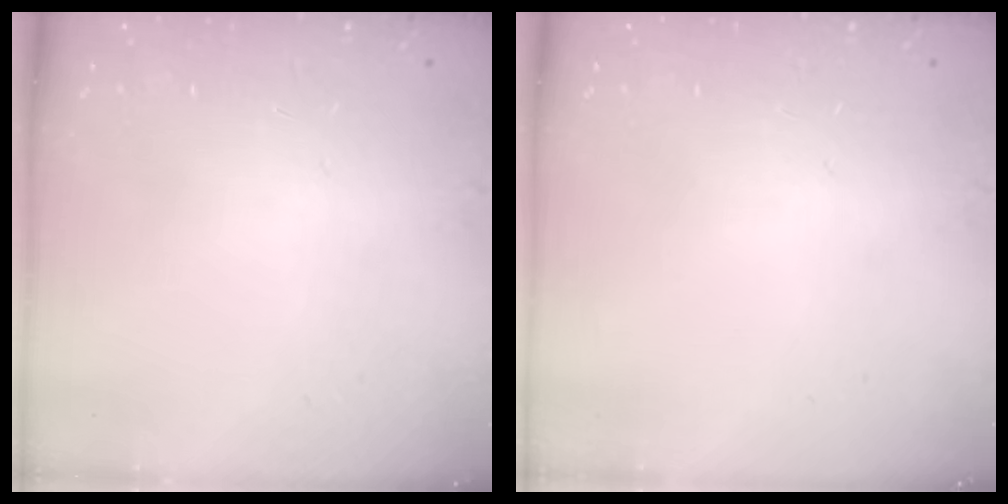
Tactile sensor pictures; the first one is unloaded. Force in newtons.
{"total": 0.0}